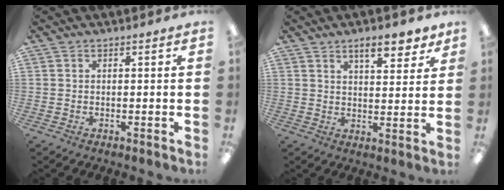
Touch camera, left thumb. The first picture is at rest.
{"total": 7.4, "force": [5.4, 2.7, 4.4], "torque": [-0.050, -0.028, 0.088]}